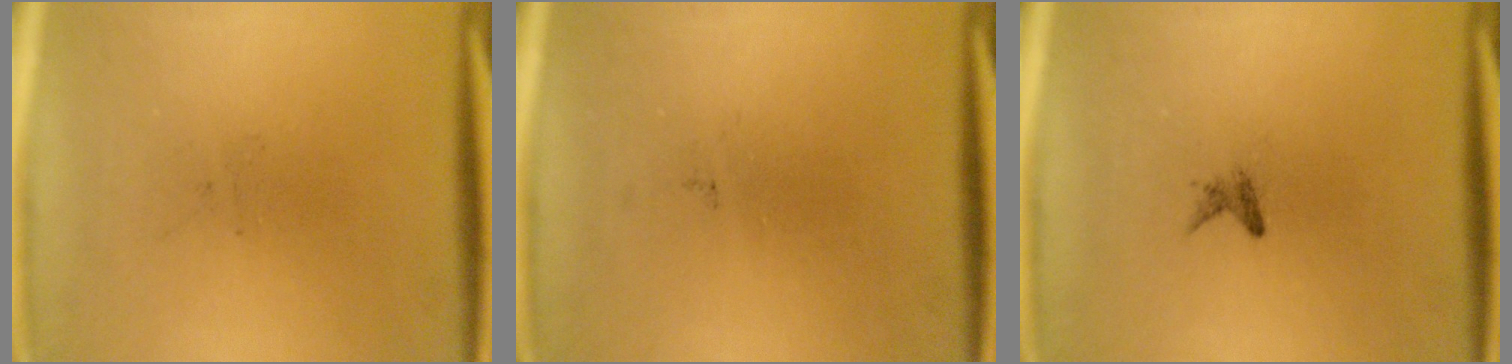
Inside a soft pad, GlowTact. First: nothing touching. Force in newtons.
{"total": 0.0}
{"total": 0.9}